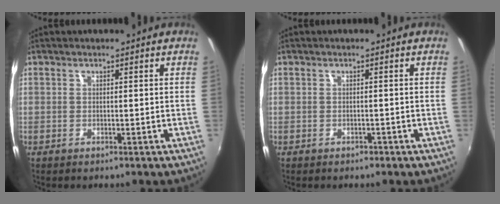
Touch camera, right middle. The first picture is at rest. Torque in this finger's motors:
{"motor_torque": [0.38, -0.25, 0.11, 0.04]}